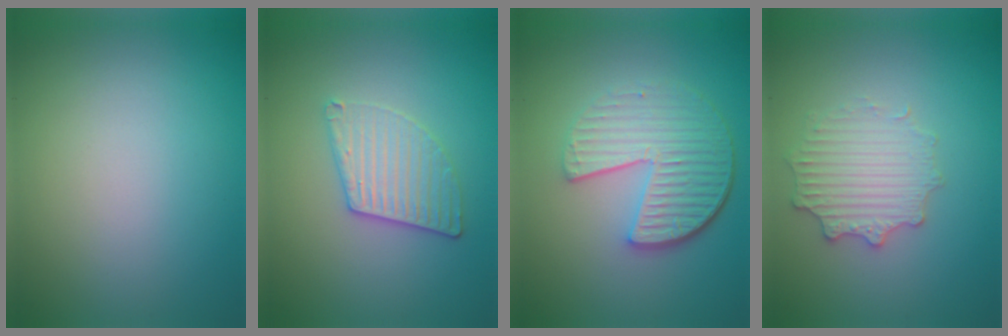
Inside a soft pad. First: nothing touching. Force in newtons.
{"total": 3.3, "press": 3.1, "slide": 1.0}
{"total": 5.9, "press": 4.3, "slide": 4.1}
{"total": 2.9, "press": 2.9, "slide": 0.6}